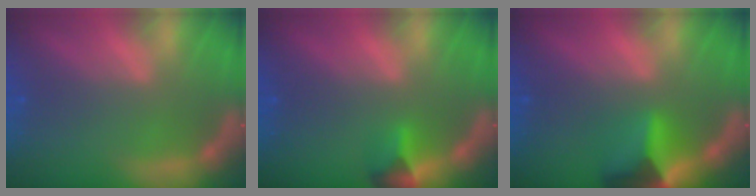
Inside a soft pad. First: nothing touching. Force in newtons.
{"total": 2.4}
{"total": 6.4}